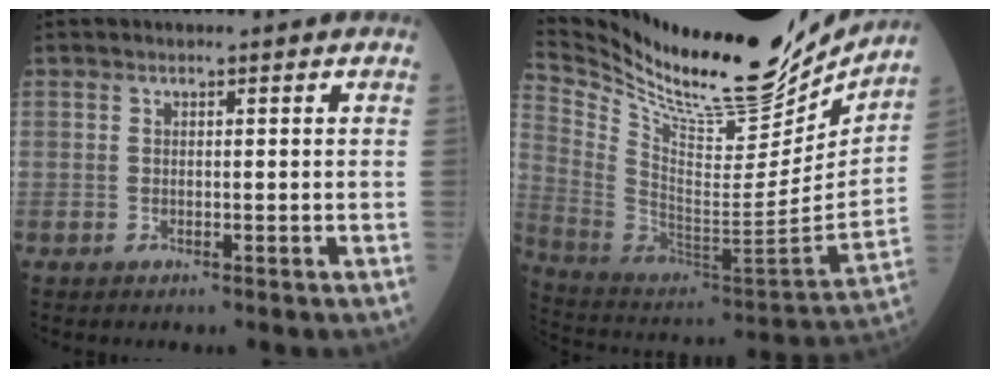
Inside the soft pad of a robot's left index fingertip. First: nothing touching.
{"total": 27.5, "force": [23.9, 4.8, 12.8], "torque": [-0.230, -0.063, 0.373]}